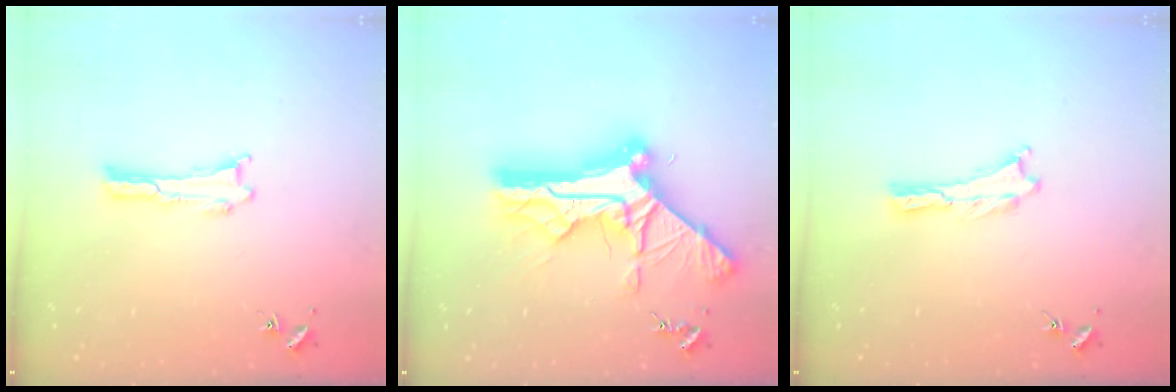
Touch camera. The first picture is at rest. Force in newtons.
{"total": 14.5, "press": 14.5, "slide": 1.5}
{"total": 0.0}